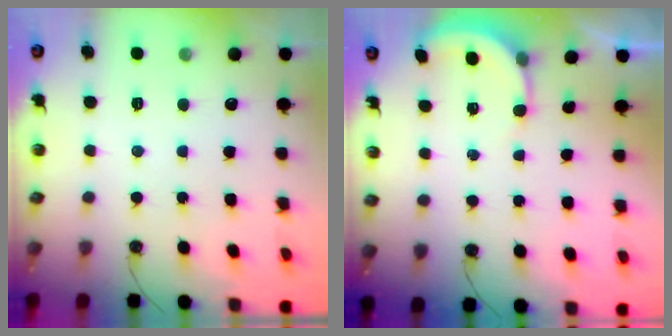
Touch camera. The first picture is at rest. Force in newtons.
{"total": 2.5, "press": 2.5, "slide": 0.4}